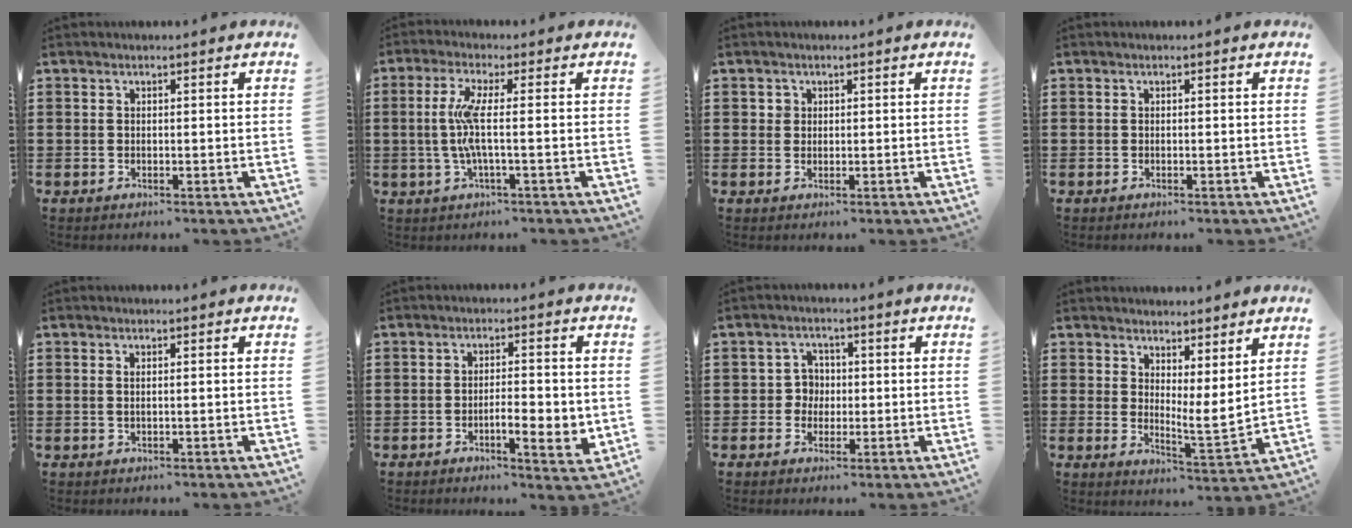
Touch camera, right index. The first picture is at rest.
{"total": 5.9, "force": [-0.4, 0.1, 5.9], "torque": [-0.138, -0.019, -0.020]}
{"total": 1.2, "force": [0.5, 1.0, 0.1], "torque": [-0.005, 0.003, 0.010]}
{"total": 0.0}
{"total": 0.8, "force": [0.1, 0.1, 0.8], "torque": [-0.016, -0.002, 0.003]}
{"total": 5.1, "force": [-1.3, 1.6, 4.7], "torque": [-0.072, 0.002, -0.025]}
{"total": 3.3, "force": [-0.3, 3.0, 1.3], "torque": [-0.037, 0.008, -0.009]}
{"total": 4.4, "force": [3.7, 0.7, 2.3], "torque": [-0.041, -0.030, 0.065]}